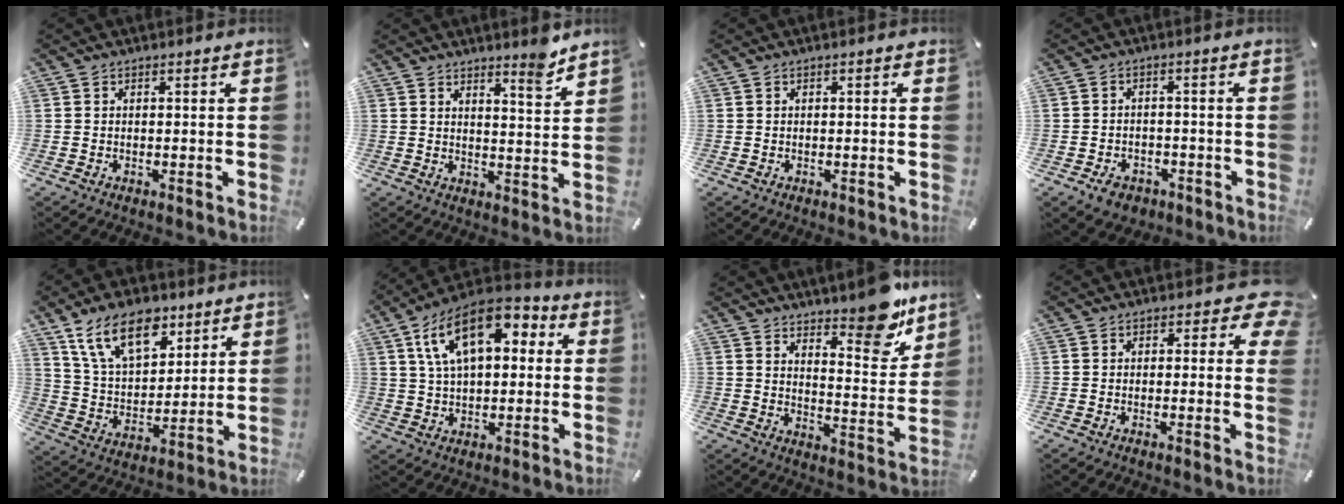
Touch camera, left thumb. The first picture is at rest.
{"total": 6.1, "force": [5.6, 0.9, 2.3], "torque": [-0.020, -0.047, 0.093]}
{"total": 0.0}
{"total": 4.5, "force": [-2.7, 3.2, 1.4], "torque": [-0.025, 0.015, -0.049]}
{"total": 15.6, "force": [9.6, 9.0, 8.5], "torque": [-0.170, -0.034, 0.179]}
{"total": 16.1, "force": [6.8, 8.8, 11.7], "torque": [-0.222, -0.012, 0.116]}
{"total": 12.1, "force": [10.3, 4.1, 4.8], "torque": [-0.044, -0.094, 0.179]}
{"total": 5.6, "force": [1.9, 3.2, 4.1], "torque": [-0.043, -0.003, 0.028]}